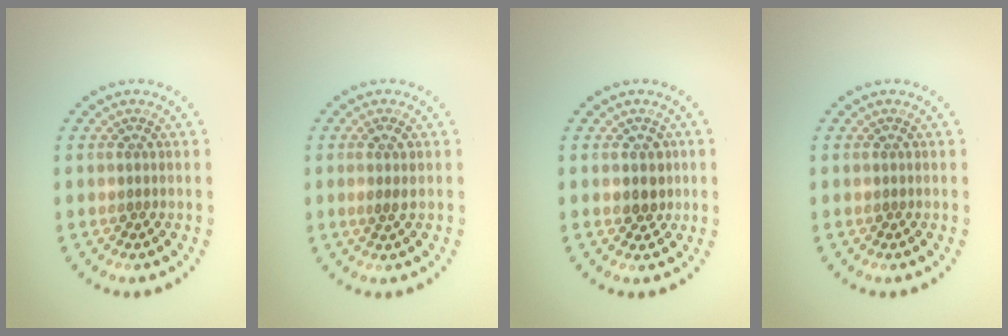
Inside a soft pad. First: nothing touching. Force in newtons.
{"total": 1.1, "press": 1.0, "slide": 0.4}
{"total": 1.9, "press": 1.8, "slide": 0.6}
{"total": 0.0}